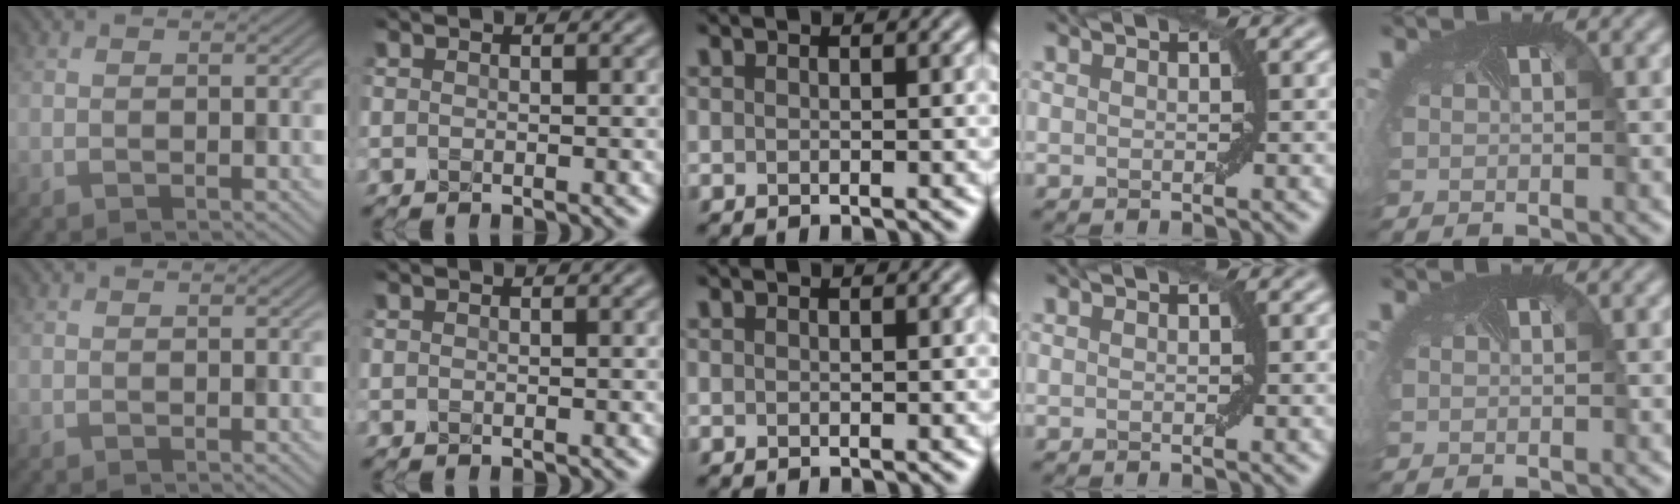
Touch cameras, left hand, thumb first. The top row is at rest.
{}